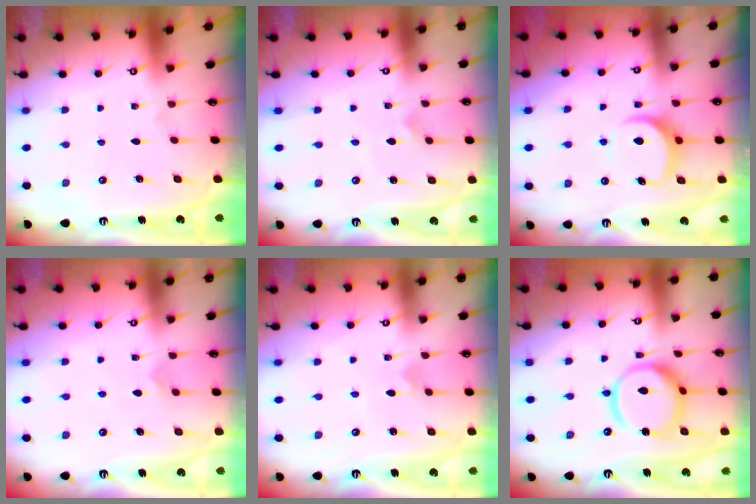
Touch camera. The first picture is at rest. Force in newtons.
{"total": 1.7, "press": 1.6, "slide": 0.5}
{"total": 8.4, "press": 8.4, "slide": 0.6}
{"total": 4.2, "press": 4.2, "slide": 0.2}
{"total": 2.0, "press": 2.0, "slide": 0.1}
{"total": 13.4, "press": 13.3, "slide": 1.4}